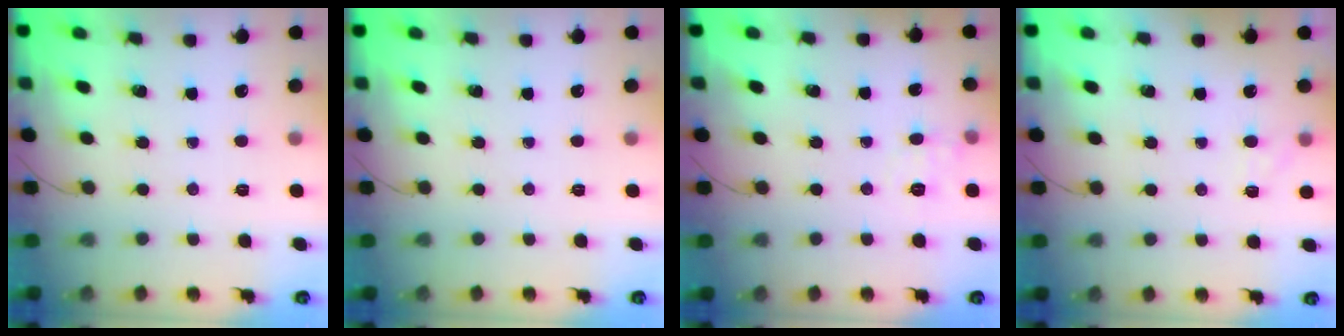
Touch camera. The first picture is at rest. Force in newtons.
{"total": 0.0}
{"total": 6.2, "press": 6.0, "slide": 1.6}
{"total": 5.3, "press": 5.0, "slide": 1.6}